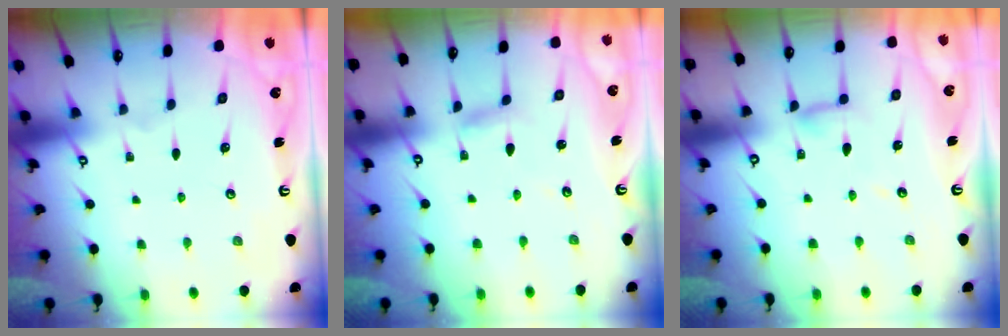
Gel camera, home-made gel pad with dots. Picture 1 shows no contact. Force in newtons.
{"total": 2.9, "press": 2.9, "slide": 0.1}
{"total": 5.3, "press": 5.2, "slide": 0.4}